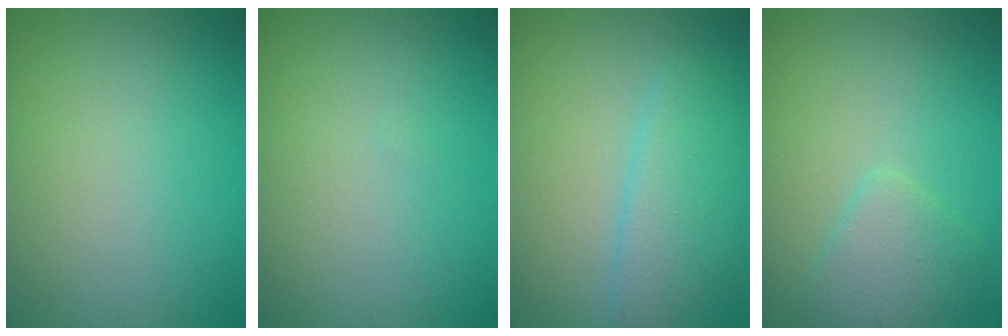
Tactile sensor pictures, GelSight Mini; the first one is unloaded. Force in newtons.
{"total": 0.0}
{"total": 4.3, "press": 4.3, "slide": 0.1}
{"total": 2.8, "press": 2.8, "slide": 0.2}